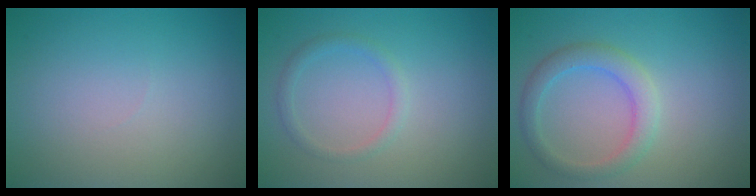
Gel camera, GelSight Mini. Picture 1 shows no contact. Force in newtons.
{"total": 1.3, "press": 1.3, "slide": 0.1}
{"total": 2.9, "press": 2.9, "slide": 0.1}